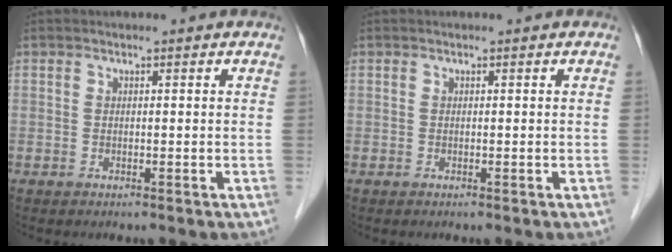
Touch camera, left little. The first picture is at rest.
{"total": 0.0}